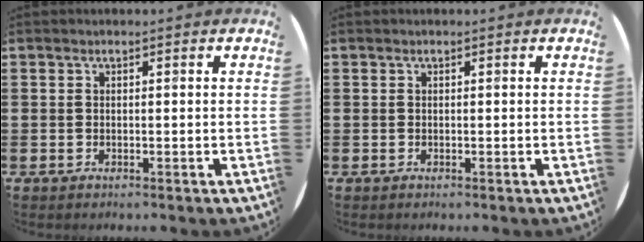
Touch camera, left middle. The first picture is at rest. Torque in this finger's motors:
{"motor_torque": [0.00, 0.00, 0.00, 0.00]}